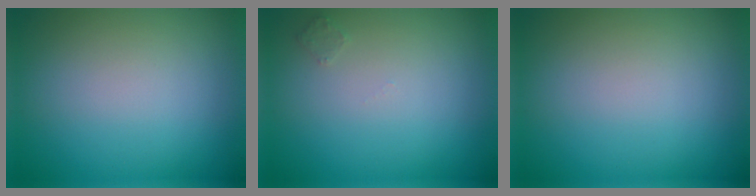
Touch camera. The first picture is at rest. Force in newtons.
{"total": 0.7, "press": 0.7, "slide": 0.0}
{"total": 0.0}